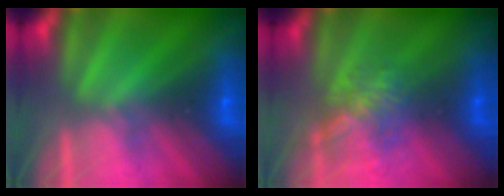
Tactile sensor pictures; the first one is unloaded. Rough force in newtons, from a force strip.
{"total": 4.5}